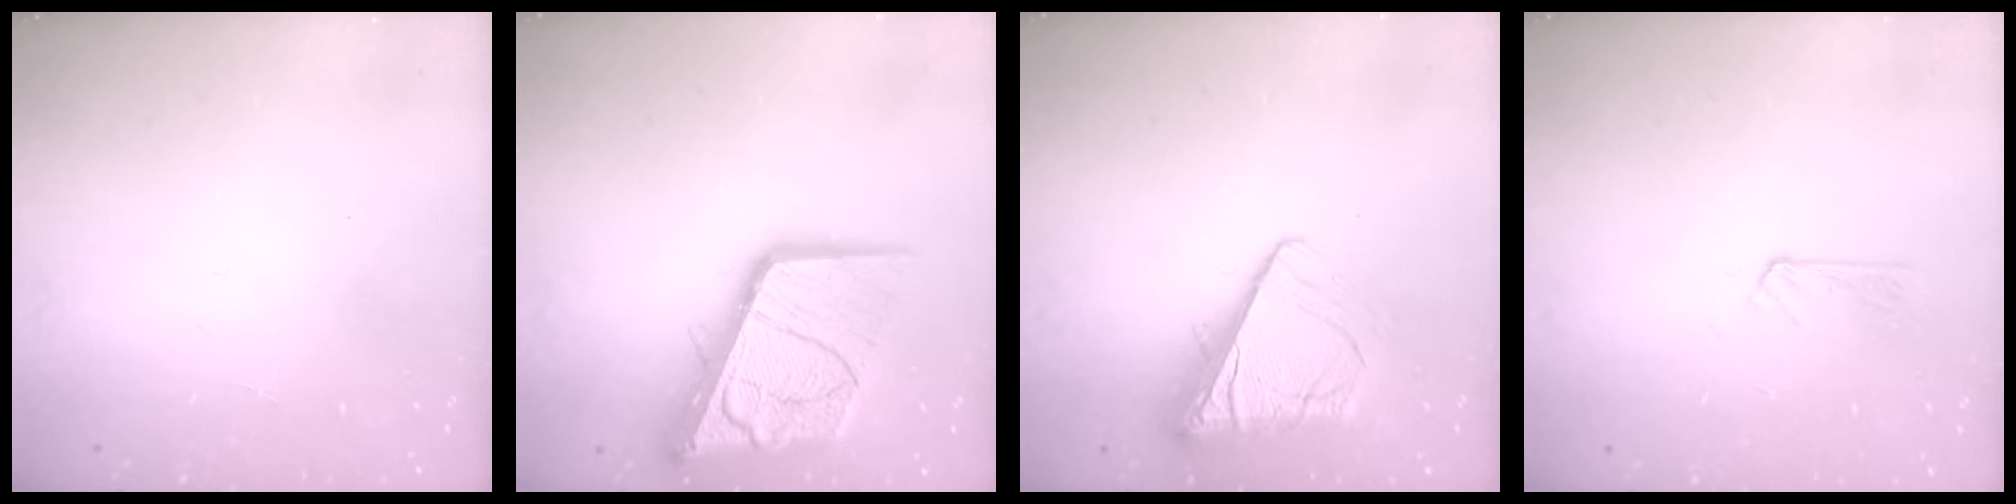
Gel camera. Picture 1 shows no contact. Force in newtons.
{"total": 25.4, "press": 25.2, "slide": 3.1}
{"total": 10.3, "press": 10.2, "slide": 1.4}
{"total": 2.7, "press": 2.7, "slide": 0.2}